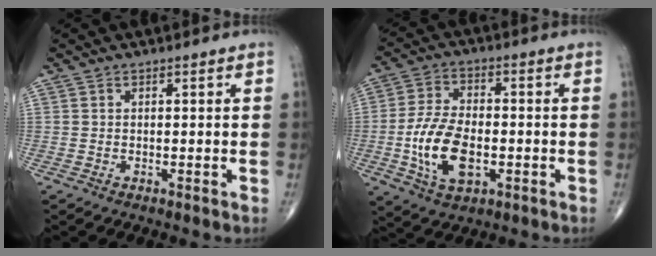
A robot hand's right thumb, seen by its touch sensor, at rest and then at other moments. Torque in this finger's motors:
{"motor_torque": [-0.05, 0.68, 0.68, 0.55, 0.33]}